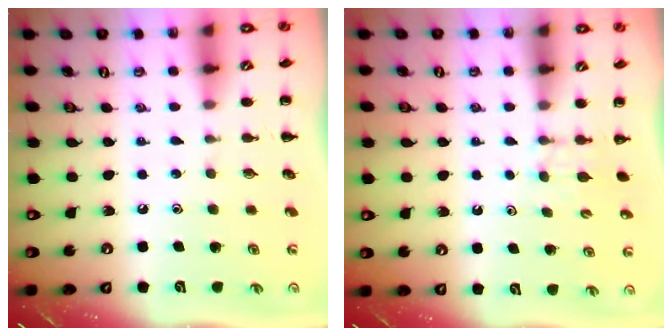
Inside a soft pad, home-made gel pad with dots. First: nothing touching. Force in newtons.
{"total": 2.6, "press": 2.4, "slide": 1.0}